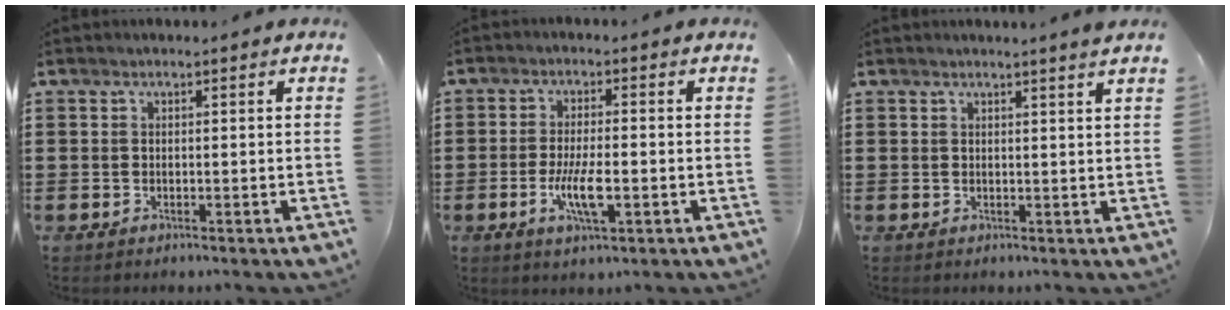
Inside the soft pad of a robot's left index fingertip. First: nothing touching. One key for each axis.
{"total": 6.3, "fx": -1.9, "fy": 1.7, "fz": 5.8, "tx": -0.121, "ty": -0.012, "tz": -0.036}
{"total": 1.6, "fx": 1.4, "fy": -0.5, "fz": 0.6, "tx": -0.012, "ty": -0.004, "tz": 0.026}